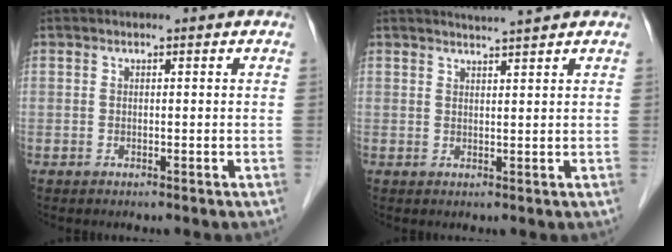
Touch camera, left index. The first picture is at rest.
{"total": 2.8, "force": [2.7, -0.7, 0.7], "torque": [-0.012, 0.003, 0.044]}